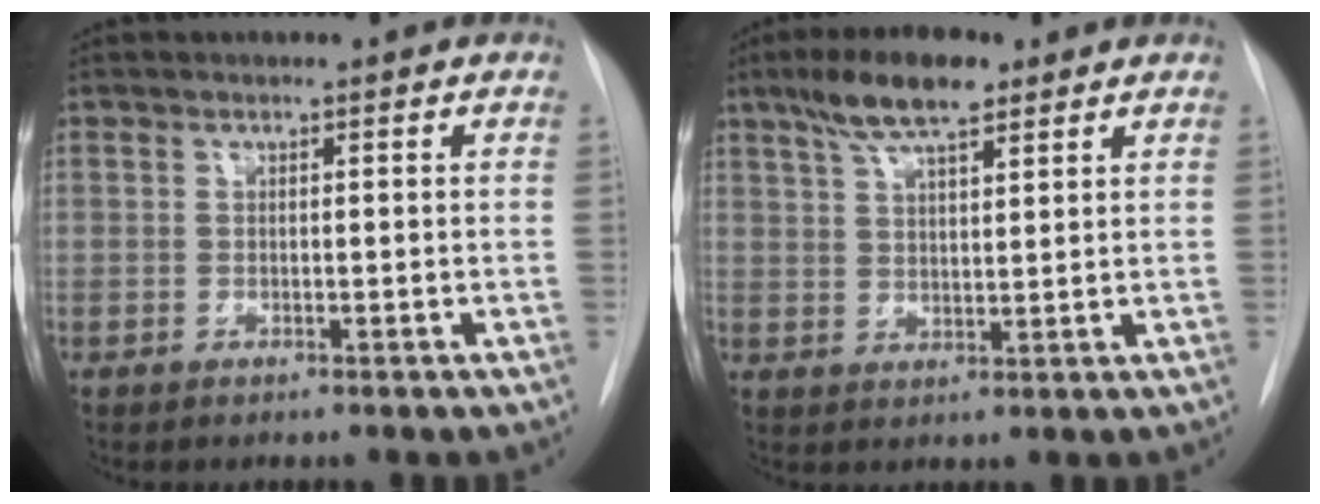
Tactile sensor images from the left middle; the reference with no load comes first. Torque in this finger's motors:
{"motor_torque": [0.77, -0.66, 0.12, 0.11]}